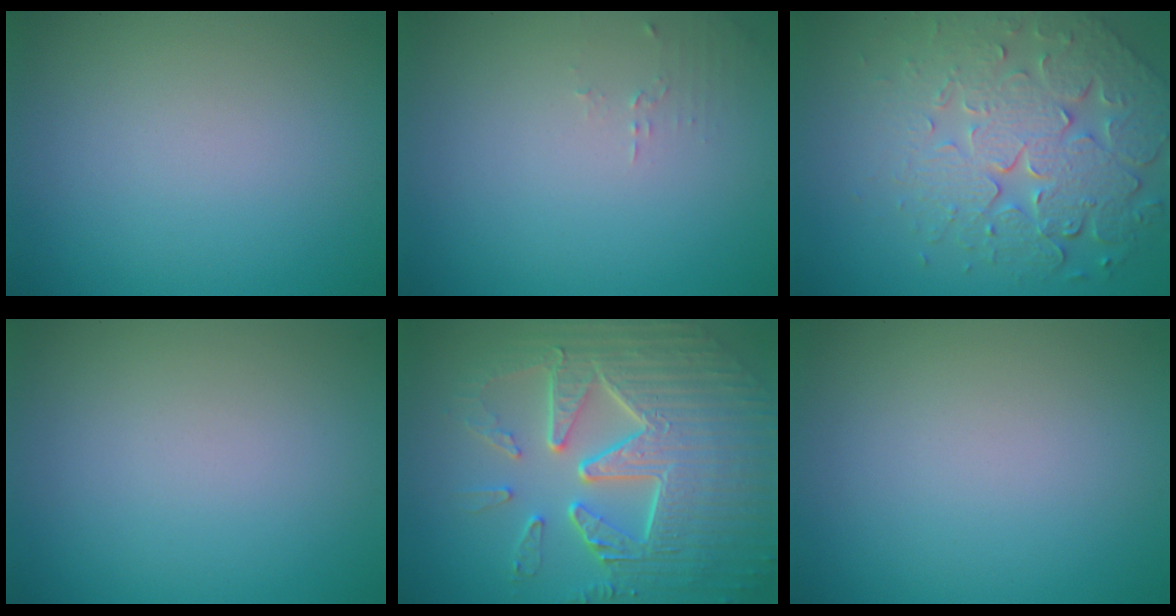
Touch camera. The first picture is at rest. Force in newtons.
{"total": 0.9, "press": 0.9, "slide": 0.3}
{"total": 7.8, "press": 5.7, "slide": 5.3}
{"total": 0.0}
{"total": 9.6, "press": 6.3, "slide": 7.2}
{"total": 0.0}